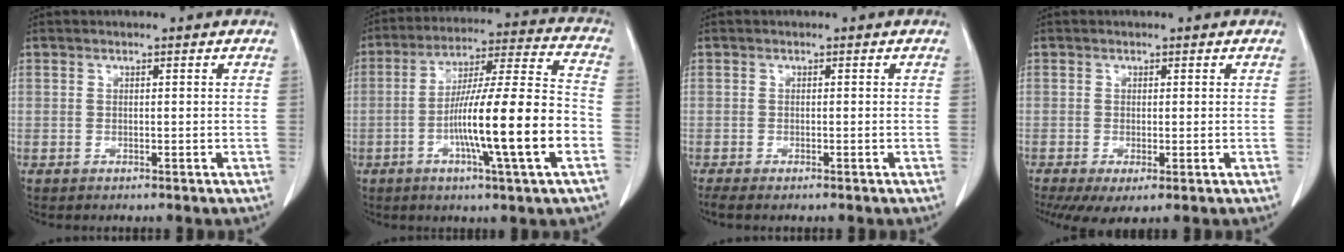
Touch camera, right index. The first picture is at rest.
{"total": 17.4, "force": [-5.0, 0.0, 16.7], "torque": [-0.282, 0.003, -0.085]}
{"total": 2.0, "force": [-1.7, 0.1, 1.1], "torque": [-0.018, -0.005, -0.024]}
{"total": 5.2, "force": [-2.5, 1.6, 4.2], "torque": [-0.069, -0.019, -0.043]}